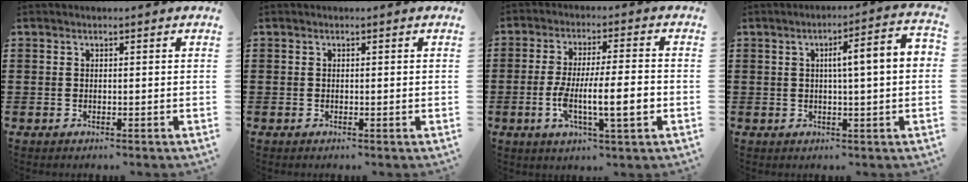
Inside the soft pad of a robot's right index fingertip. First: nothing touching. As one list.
[{"total": 0.0}, {"total": 9.4, "force": [-2.6, 1.7, 8.8], "torque": [-0.167, -0.005, -0.049]}, {"total": 5.6, "force": [0.2, 0.2, 5.6], "torque": [-0.088, -0.009, -0.009]}]